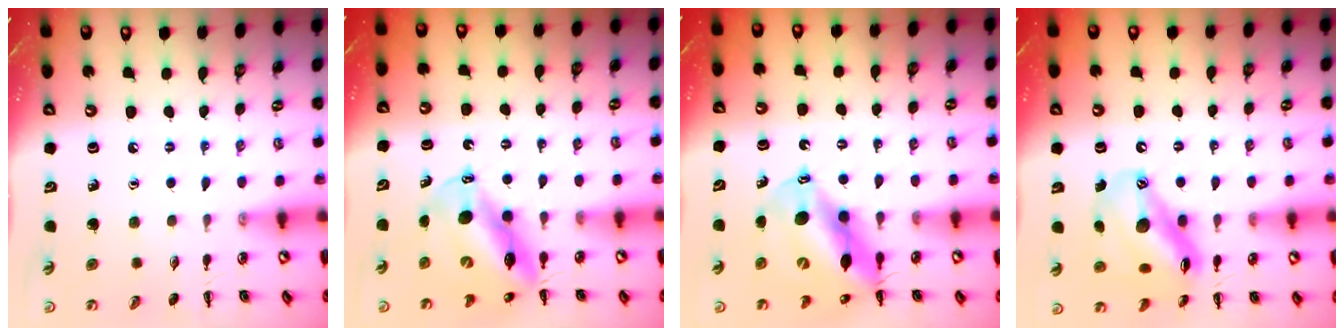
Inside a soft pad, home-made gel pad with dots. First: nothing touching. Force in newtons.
{"total": 11.6, "press": 11.2, "slide": 3.1}
{"total": 14.4, "press": 13.8, "slide": 4.2}
{"total": 13.5, "press": 12.9, "slide": 3.8}